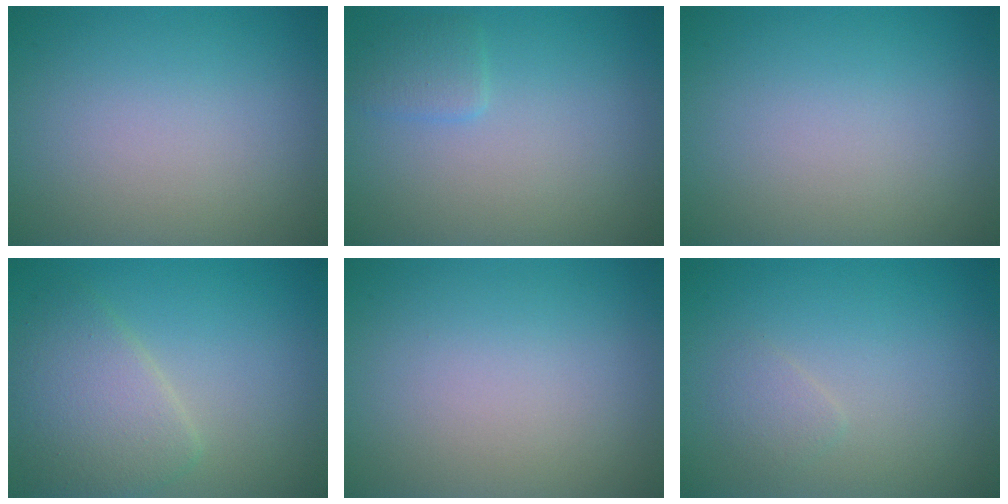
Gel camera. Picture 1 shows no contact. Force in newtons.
{"total": 1.4, "press": 1.4, "slide": 0.0}
{"total": 0.0}
{"total": 4.4, "press": 4.4, "slide": 0.1}
{"total": 0.0}
{"total": 1.0, "press": 1.0, "slide": 0.0}